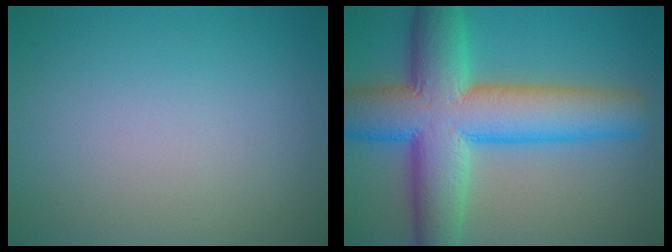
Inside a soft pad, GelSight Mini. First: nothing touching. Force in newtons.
{"total": 12.2, "press": 12.2, "slide": 0.4}